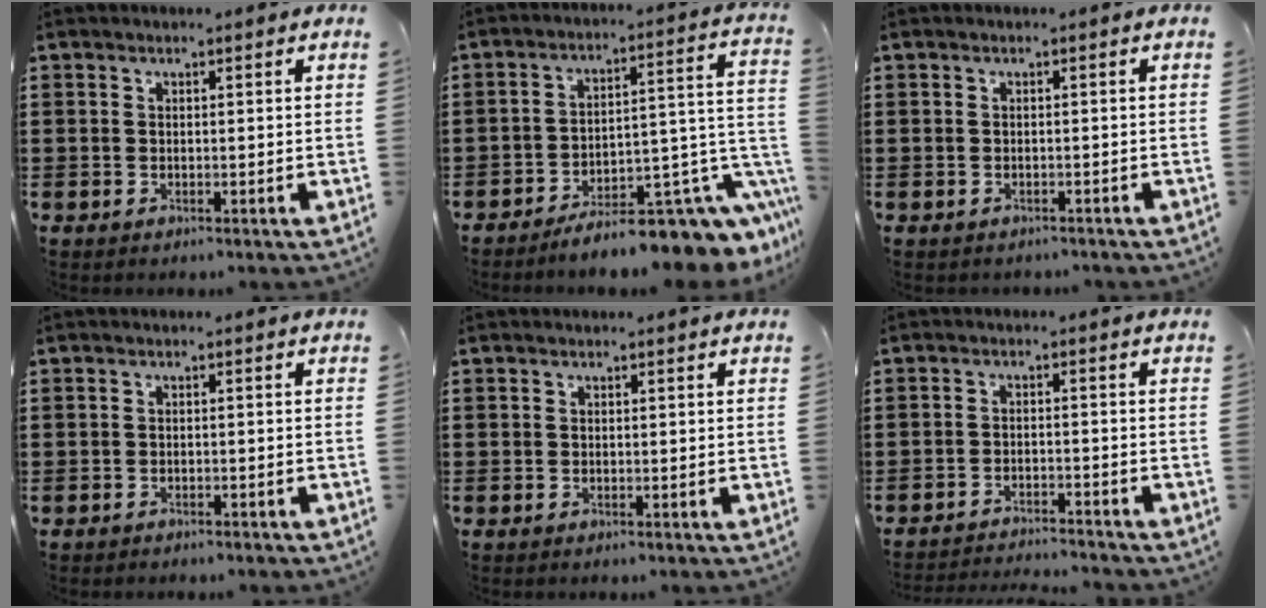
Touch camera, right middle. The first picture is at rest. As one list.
[{"total": 9.3, "force": [-6.7, 2.7, 5.8], "torque": [-0.074, 0.004, -0.118]}, {"total": 0.6, "force": [-0.6, 0.2, 0.0], "torque": [-0.001, 0.000, -0.012]}, {"total": 1.0, "force": [-1.0, 0.2, 0.0], "torque": [-0.004, 0.000, -0.021]}, {"total": 0.0}, {"total": 2.8, "force": [-2.8, -0.1, 0.1], "torque": [-0.008, 0.000, -0.060]}]